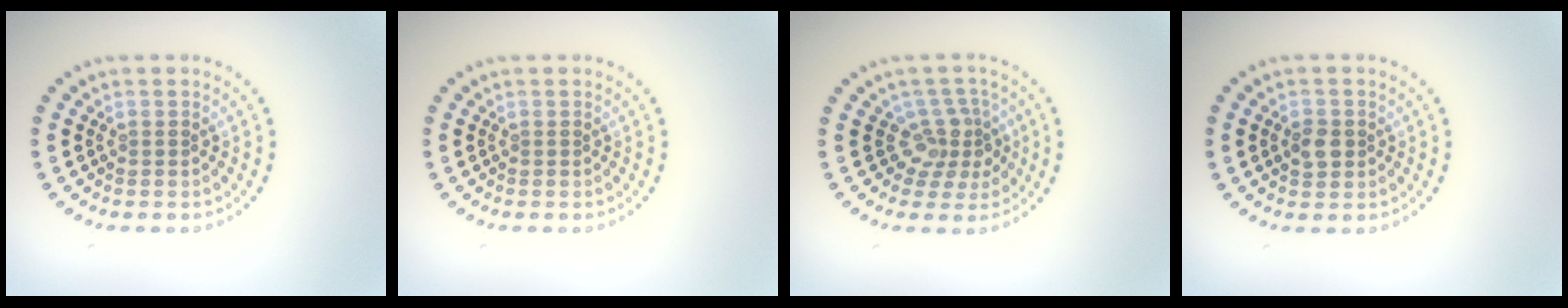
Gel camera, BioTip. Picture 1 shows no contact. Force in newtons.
{"total": 0.0}
{"total": 3.1, "press": 2.3, "slide": 2.1}
{"total": 2.0, "press": 2.0, "slide": 0.3}